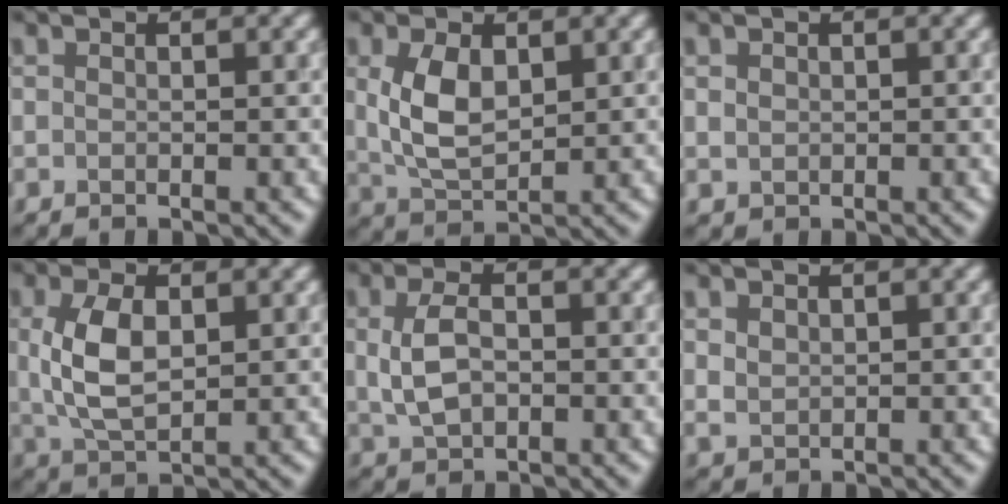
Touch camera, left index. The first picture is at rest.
{"total": 4.6, "force": [1.0, 2.6, 3.7], "torque": [-0.084, 0.001, 0.024]}
{"total": 0.8, "force": [0.2, 0.7, 0.2], "torque": [-0.002, -0.002, 0.006]}
{"total": 4.9, "force": [0.7, 2.6, 4.0], "torque": [-0.092, 0.003, 0.019]}
{"total": 3.5, "force": [0.2, 2.1, 2.8], "torque": [-0.064, 0.002, 0.004]}
{"total": 1.4, "force": [0.7, 1.0, 0.6], "torque": [-0.012, -0.002, 0.018]}